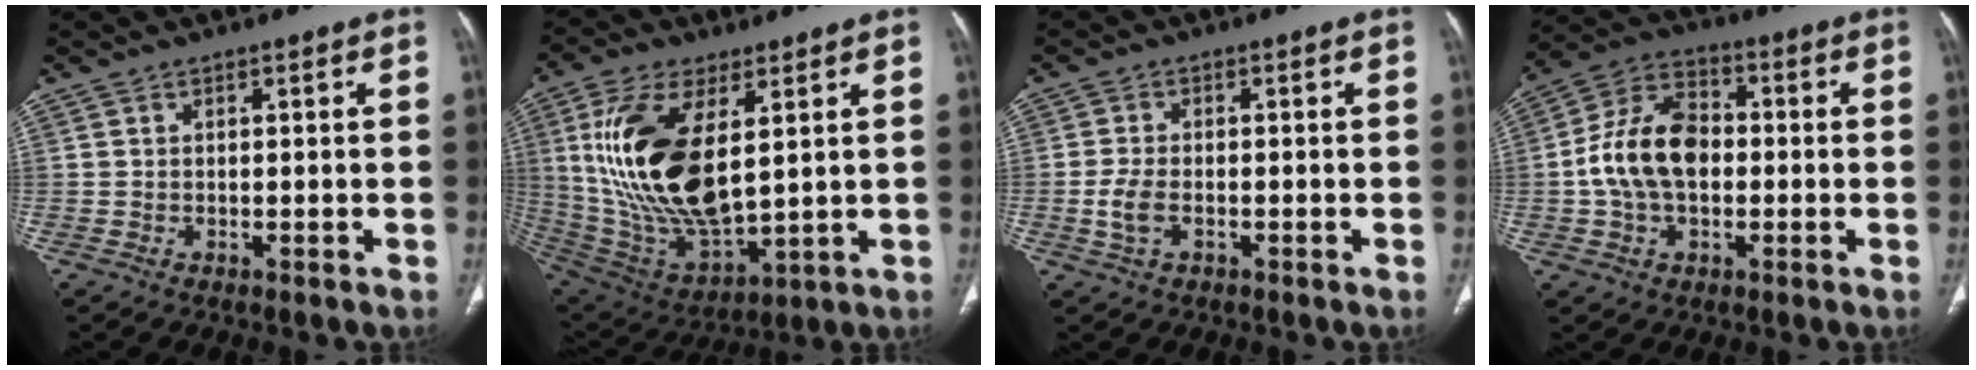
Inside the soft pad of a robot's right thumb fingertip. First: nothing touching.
{"total": 22.0, "force": [4.9, 10.2, 18.8], "torque": [-0.372, -0.028, 0.104]}
{"total": 3.9, "force": [-1.1, 2.2, 3.0], "torque": [-0.069, 0.004, -0.020]}
{"total": 13.5, "force": [-0.6, 8.9, 10.1], "torque": [-0.182, 0.031, -0.018]}